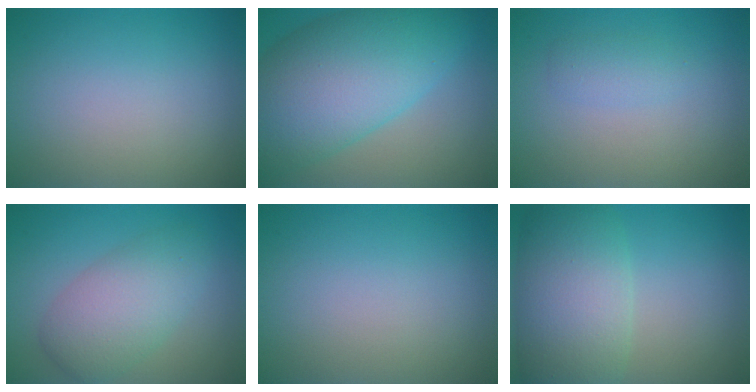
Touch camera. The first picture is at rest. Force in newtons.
{"total": 11.9, "press": 11.9, "slide": 0.3}
{"total": 1.5, "press": 1.4, "slide": 0.1}
{"total": 5.2, "press": 5.2, "slide": 0.1}
{"total": 0.0}
{"total": 8.4, "press": 8.4, "slide": 0.6}